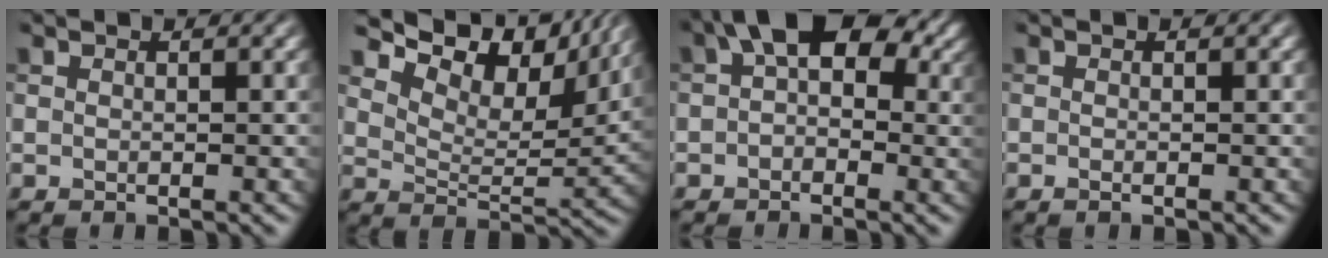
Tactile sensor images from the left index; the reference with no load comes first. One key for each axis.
{"total": 10.3, "fx": 7.6, "fy": 4.1, "fz": 5.6, "tx": -0.093, "ty": 0.002, "tz": 0.122}
{"total": 7.8, "fx": 2.2, "fy": 4.7, "fz": 5.7, "tx": -0.071, "ty": 0.024, "tz": 0.015}
{"total": 0.6, "fx": -0.3, "fy": 0.1, "fz": 0.5, "tx": -0.008, "ty": -0.002, "tz": -0.005}